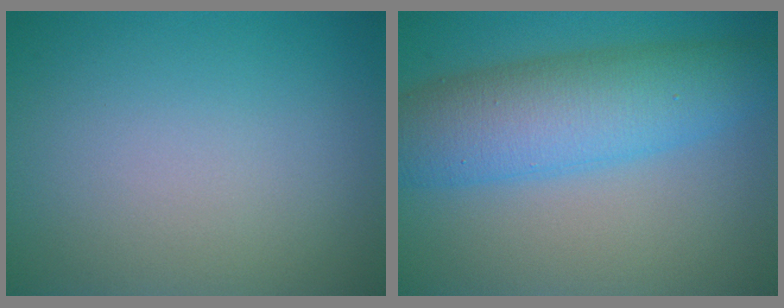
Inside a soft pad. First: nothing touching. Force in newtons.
{"total": 8.1, "press": 8.1, "slide": 0.1}